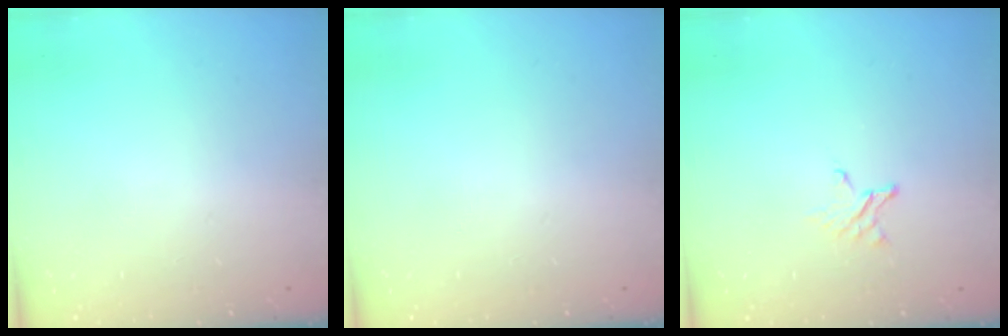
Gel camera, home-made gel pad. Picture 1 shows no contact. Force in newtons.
{"total": 0.0}
{"total": 2.4, "press": 2.4, "slide": 0.2}